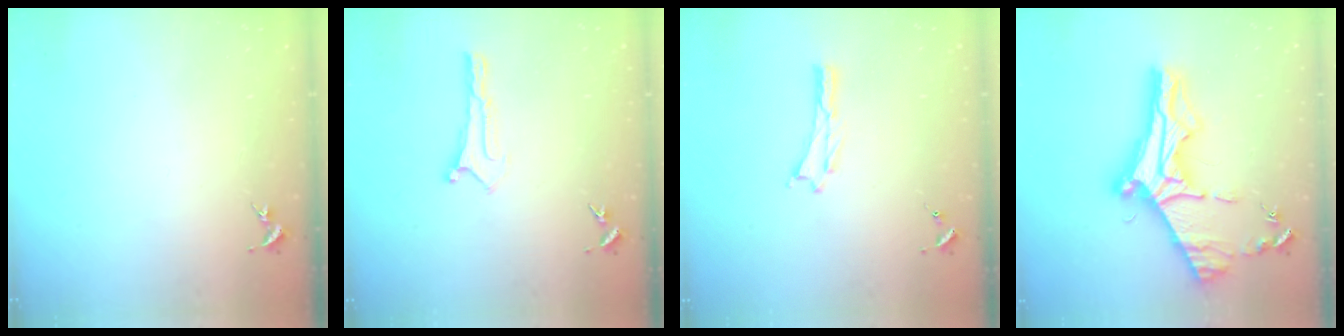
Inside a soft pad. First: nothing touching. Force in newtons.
{"total": 0.0}
{"total": 0.0}
{"total": 11.8, "press": 11.7, "slide": 1.4}